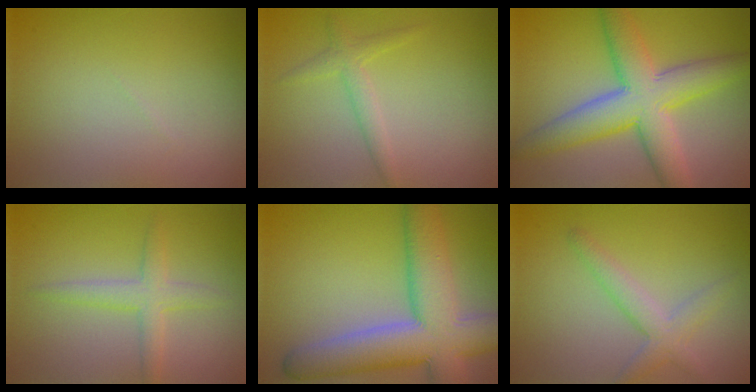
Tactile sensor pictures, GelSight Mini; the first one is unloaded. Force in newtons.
{"total": 1.8, "press": 1.8, "slide": 0.0}
{"total": 8.5, "press": 8.5, "slide": 0.3}
{"total": 2.7, "press": 2.7, "slide": 0.1}
{"total": 10.8, "press": 10.8, "slide": 0.7}
{"total": 2.7, "press": 2.7, "slide": 0.1}